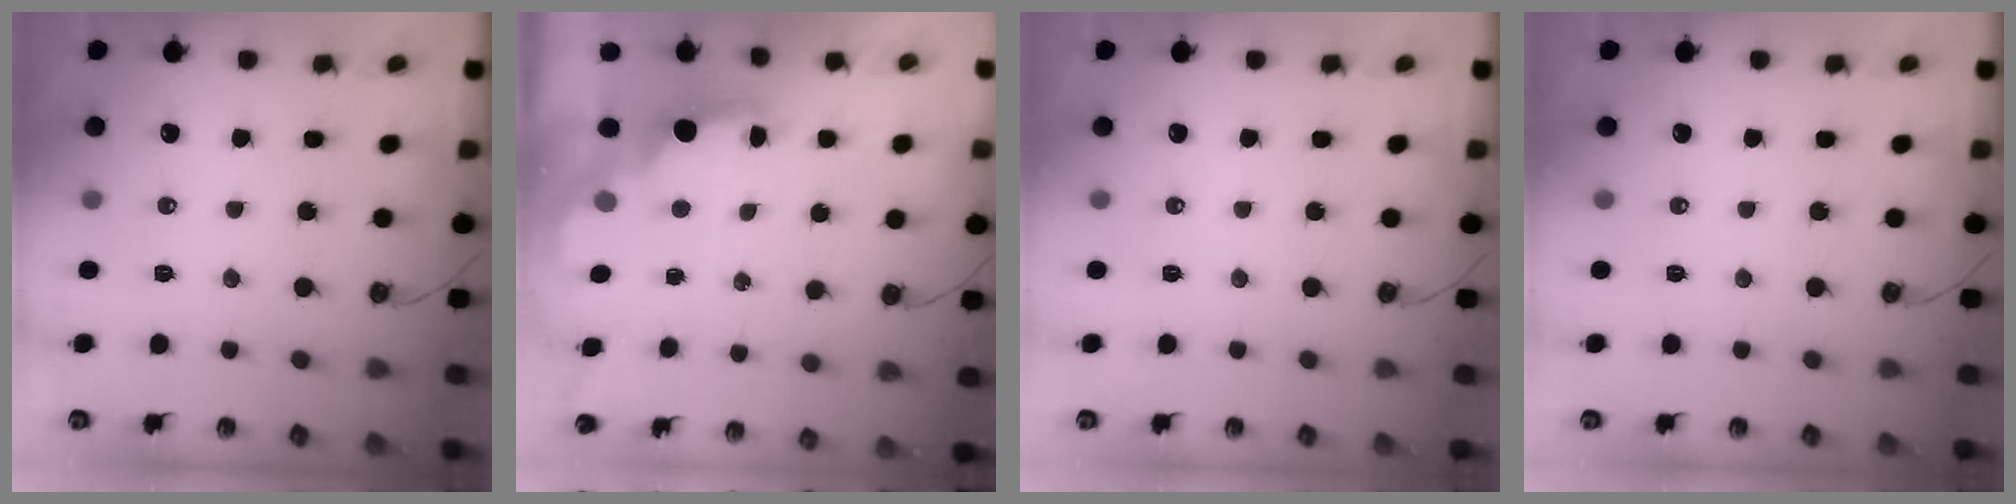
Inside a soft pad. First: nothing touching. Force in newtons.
{"total": 1.9, "press": 1.7, "slide": 0.7}
{"total": 0.0}
{"total": 0.0}